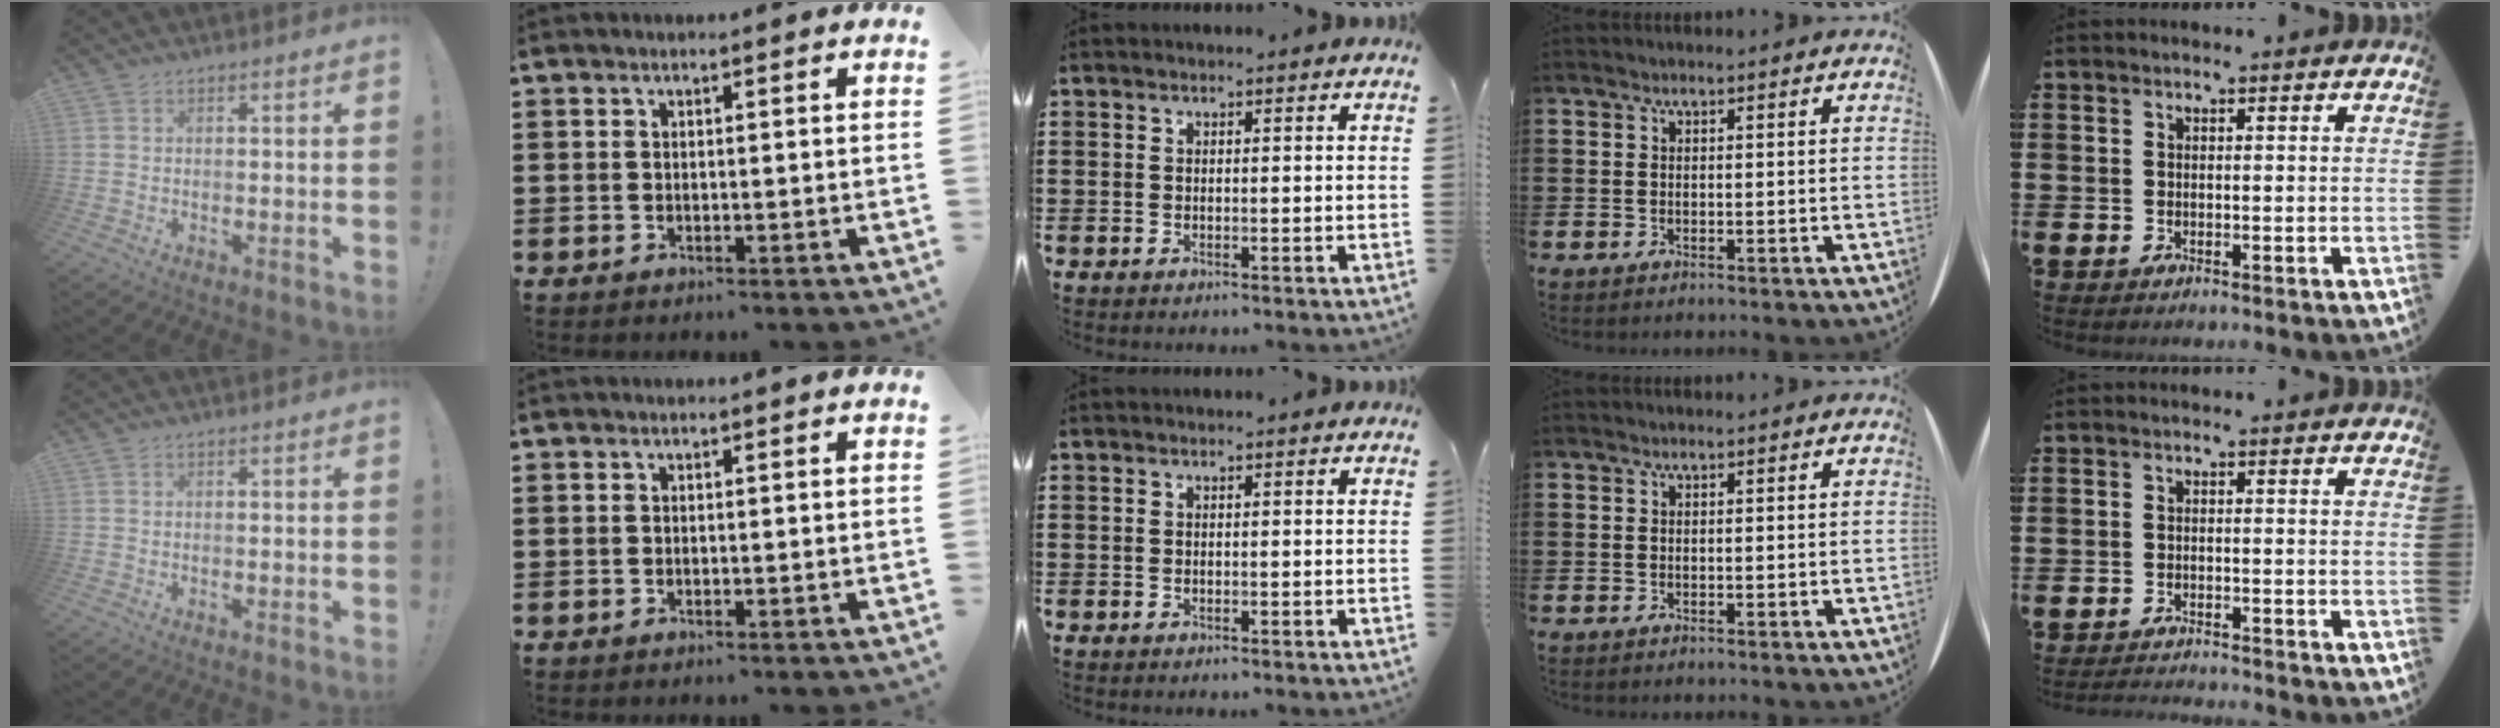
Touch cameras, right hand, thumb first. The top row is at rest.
{"little": {"total": 1.6, "force": [-1.6, -0.2, 0.0], "torque": [-0.002, 0.004, -0.032]}}